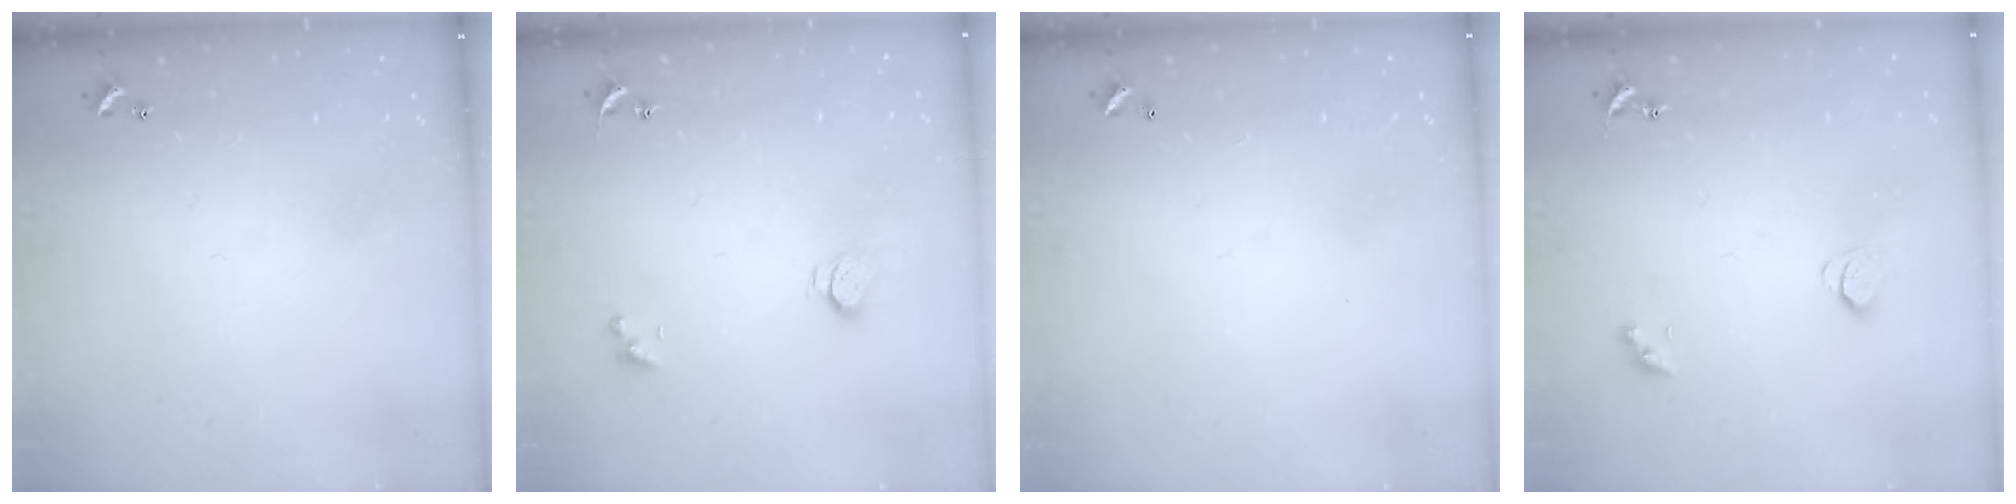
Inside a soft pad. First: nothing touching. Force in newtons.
{"total": 2.7, "press": 2.7, "slide": 0.3}
{"total": 2.8, "press": 2.8, "slide": 0.1}
{"total": 2.1, "press": 2.1, "slide": 0.4}